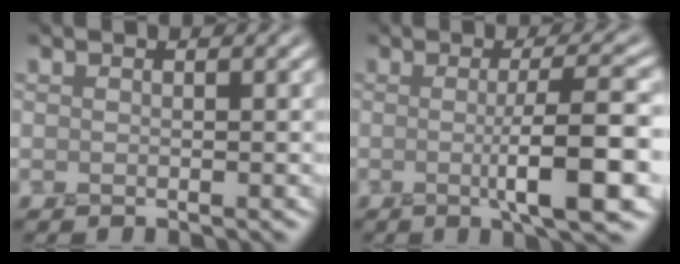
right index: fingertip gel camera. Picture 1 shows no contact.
{"total": 6.9, "force": [-0.8, 1.2, 6.8], "torque": [-0.100, -0.003, -0.013]}